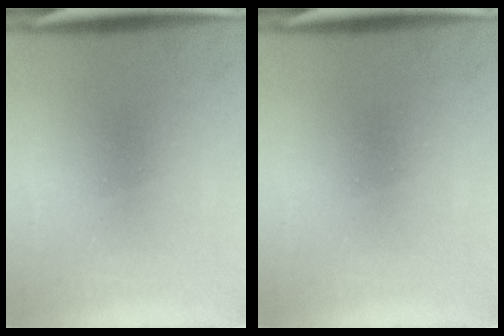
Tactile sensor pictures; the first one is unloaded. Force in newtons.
{"total": 0.0}